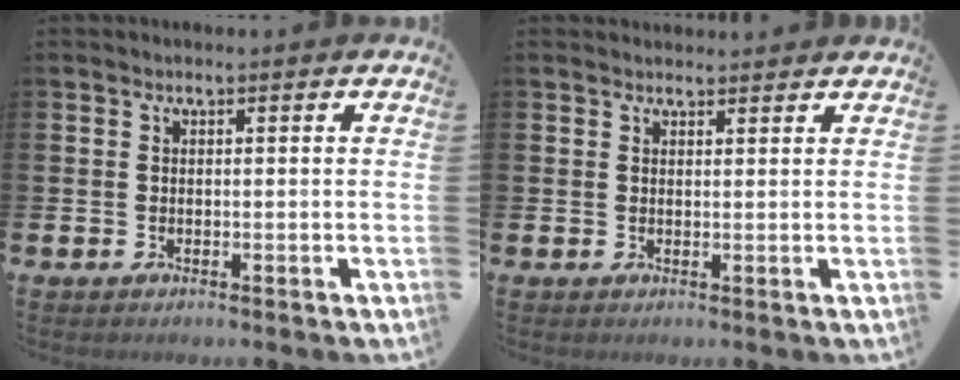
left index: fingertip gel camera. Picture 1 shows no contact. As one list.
[{"total": 1.5, "force": [1.4, 0.4, 0.0], "torque": [0.006, -0.003, 0.025]}]